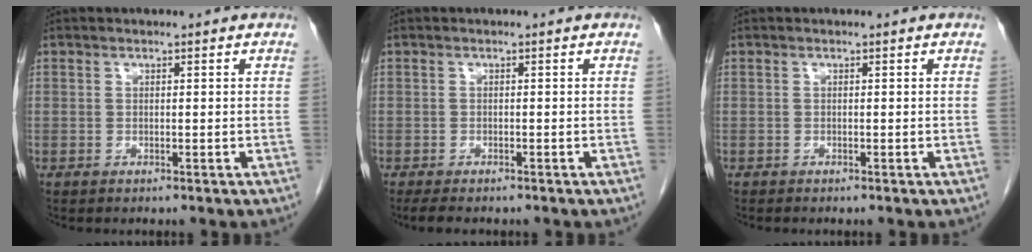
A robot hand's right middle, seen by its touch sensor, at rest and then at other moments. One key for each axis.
{"total": 3.8, "fx": -3.0, "fy": 1.1, "fz": 1.9, "tx": -0.027, "ty": -0.010, "tz": -0.039}
{"total": 0.0}